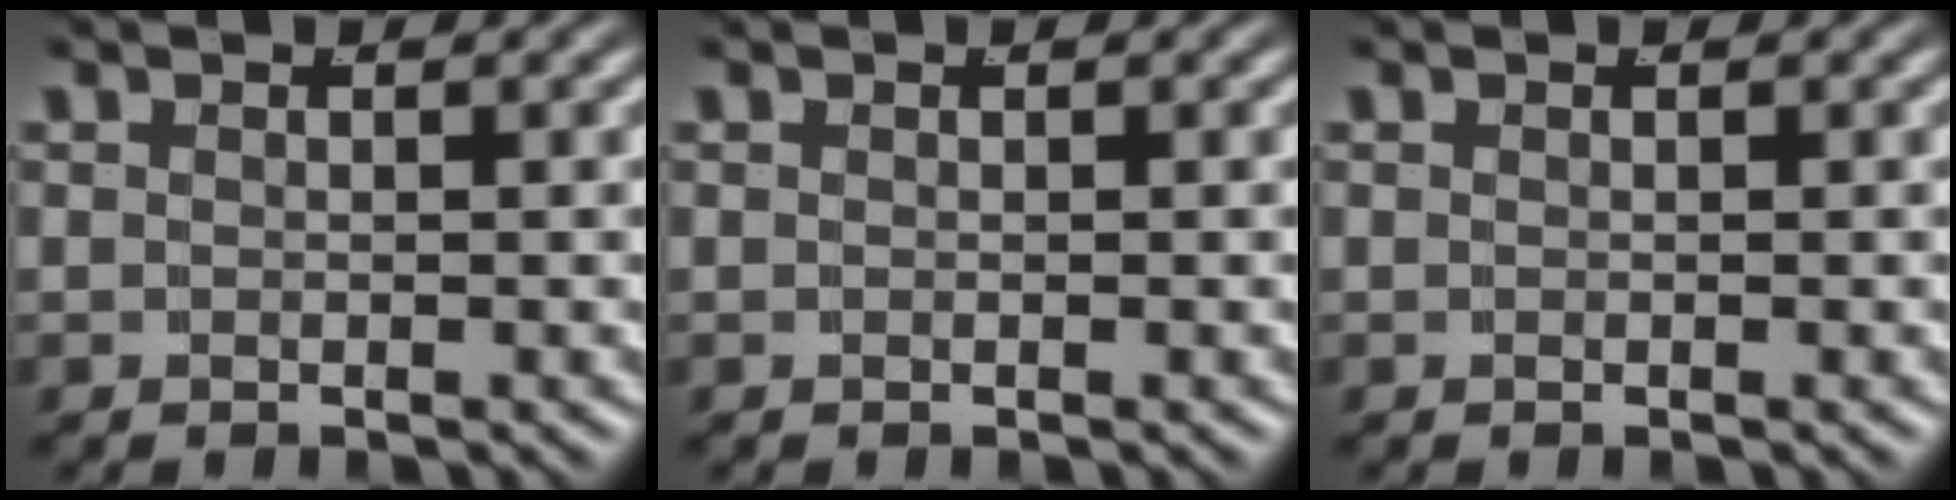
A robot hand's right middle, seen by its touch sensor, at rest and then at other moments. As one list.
[{"total": 0.0}, {"total": 0.0}]